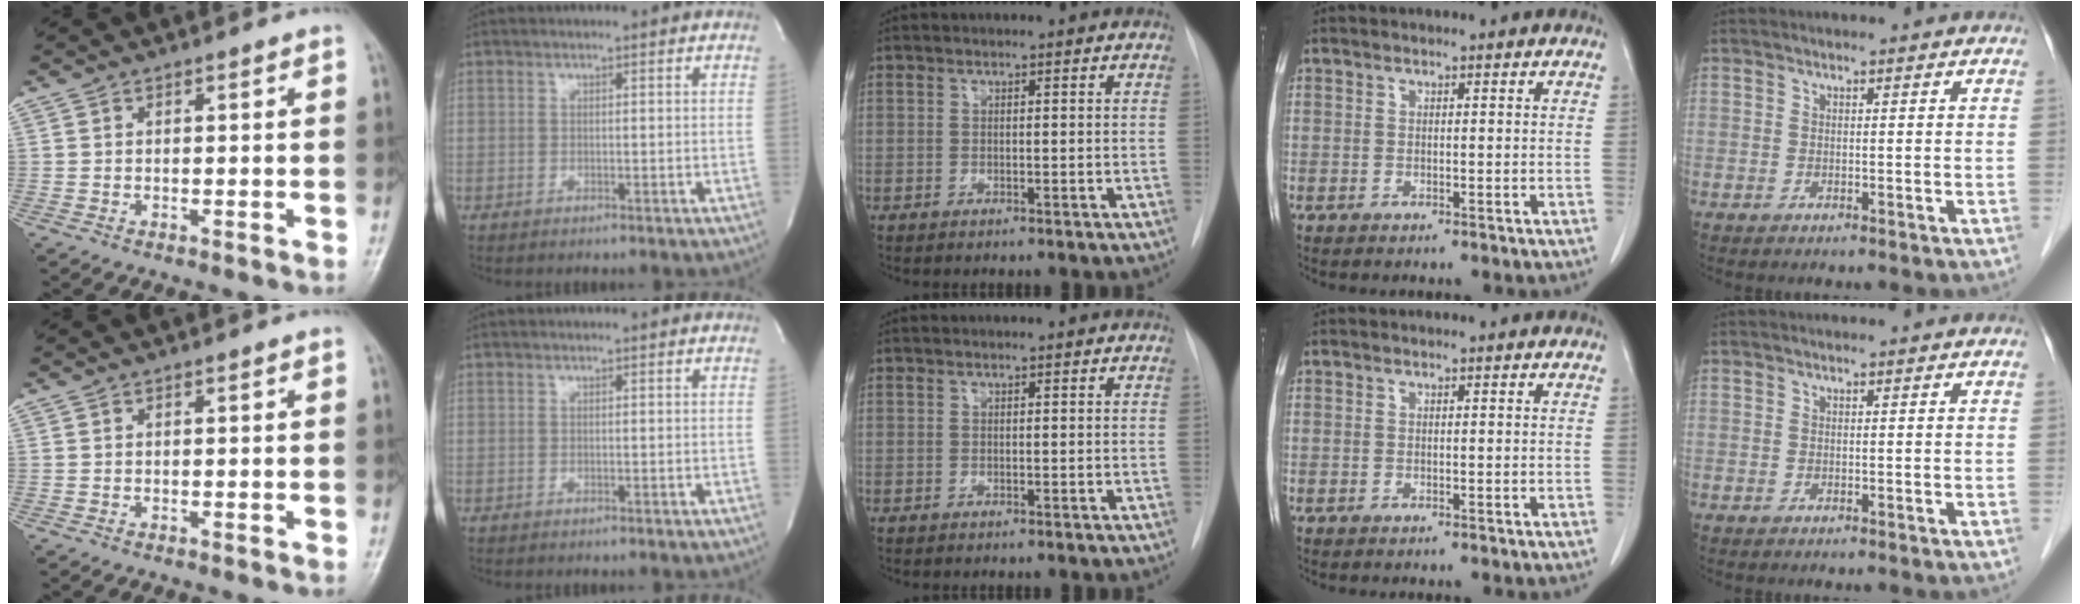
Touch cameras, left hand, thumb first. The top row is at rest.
{}